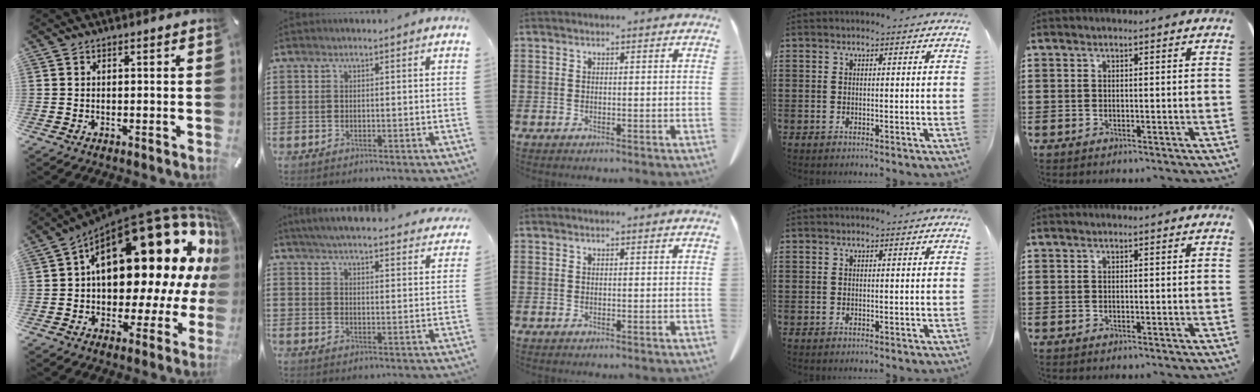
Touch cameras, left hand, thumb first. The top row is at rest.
{"thumb": {"total": 29.2, "force": [9.6, 14.3, 23.6], "torque": [-0.329, -0.098, 0.174]}, "index": {"total": 4.8, "force": [4.6, -0.4, 1.0], "torque": [-0.041, -0.028, 0.079]}}